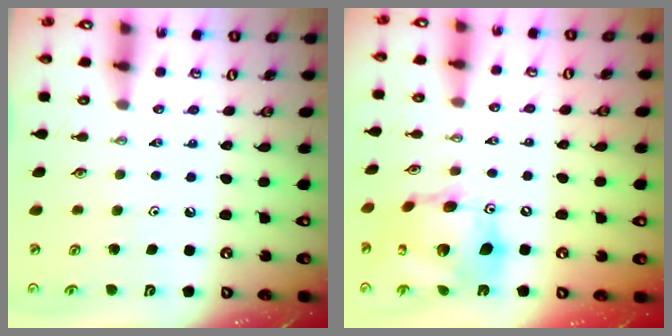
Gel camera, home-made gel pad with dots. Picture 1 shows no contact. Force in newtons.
{"total": 18.9, "press": 18.8, "slide": 2.2}